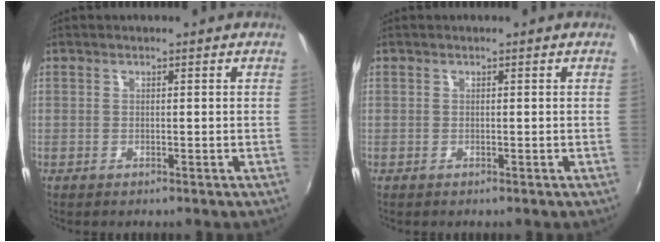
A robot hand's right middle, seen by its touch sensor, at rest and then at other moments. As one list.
[{"total": 0.0}]